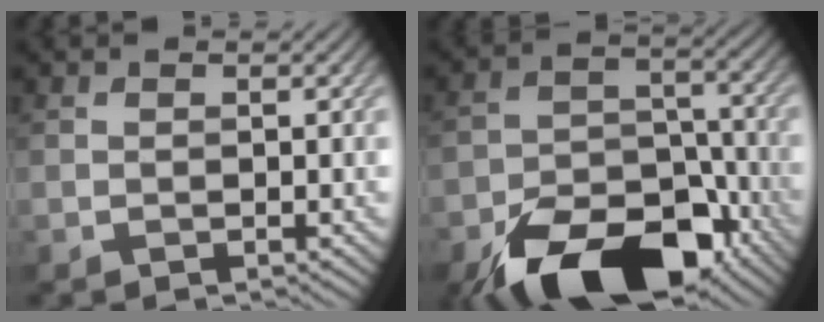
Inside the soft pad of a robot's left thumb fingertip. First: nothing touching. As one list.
[{"total": 16.4, "force": [-11.0, 8.5, 8.8], "torque": [-0.156, -0.031, -0.174]}]